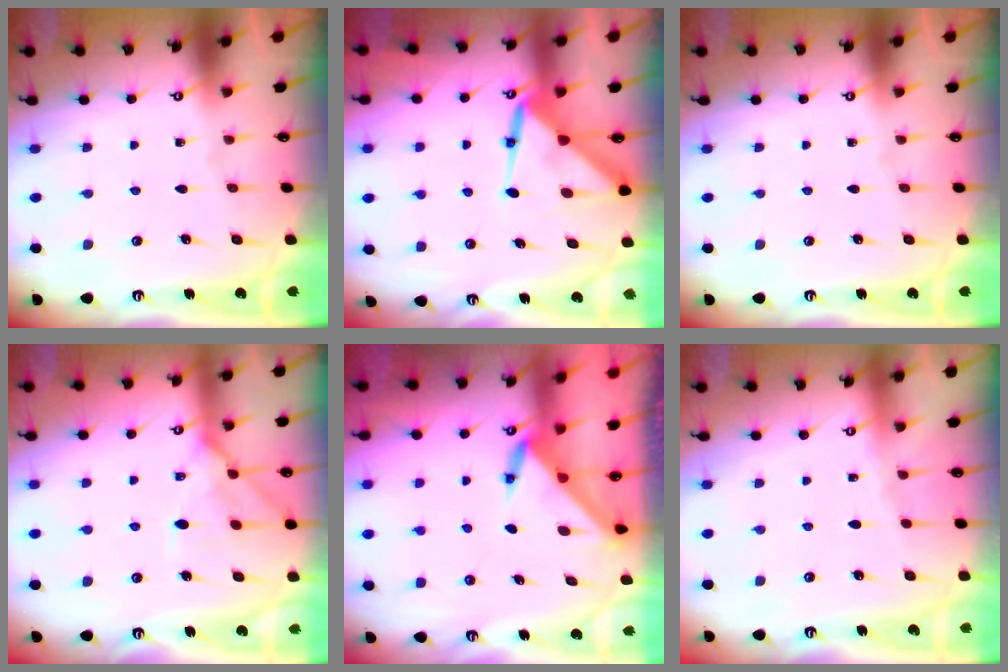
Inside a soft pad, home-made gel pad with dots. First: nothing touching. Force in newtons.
{"total": 8.9, "press": 8.9, "slide": 0.8}
{"total": 0.0}
{"total": 13.2, "press": 13.1, "slide": 1.2}
{"total": 3.2, "press": 3.2, "slide": 0.2}
{"total": 2.2, "press": 2.1, "slide": 0.5}